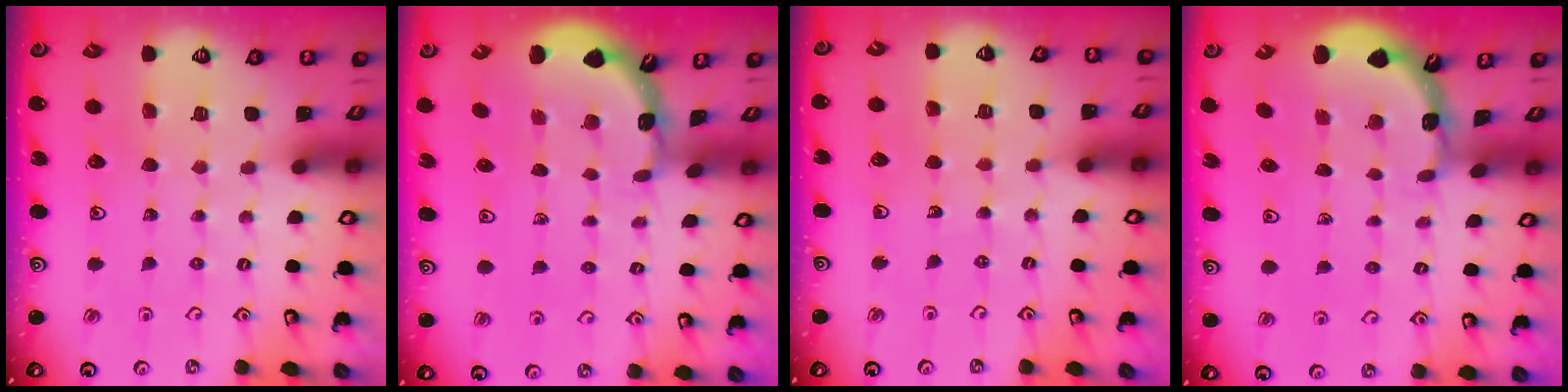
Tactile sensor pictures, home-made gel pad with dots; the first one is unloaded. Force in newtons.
{"total": 1.8, "press": 1.8, "slide": 0.2}
{"total": 3.8, "press": 3.6, "slide": 1.3}
{"total": 1.8, "press": 1.8, "slide": 0.2}